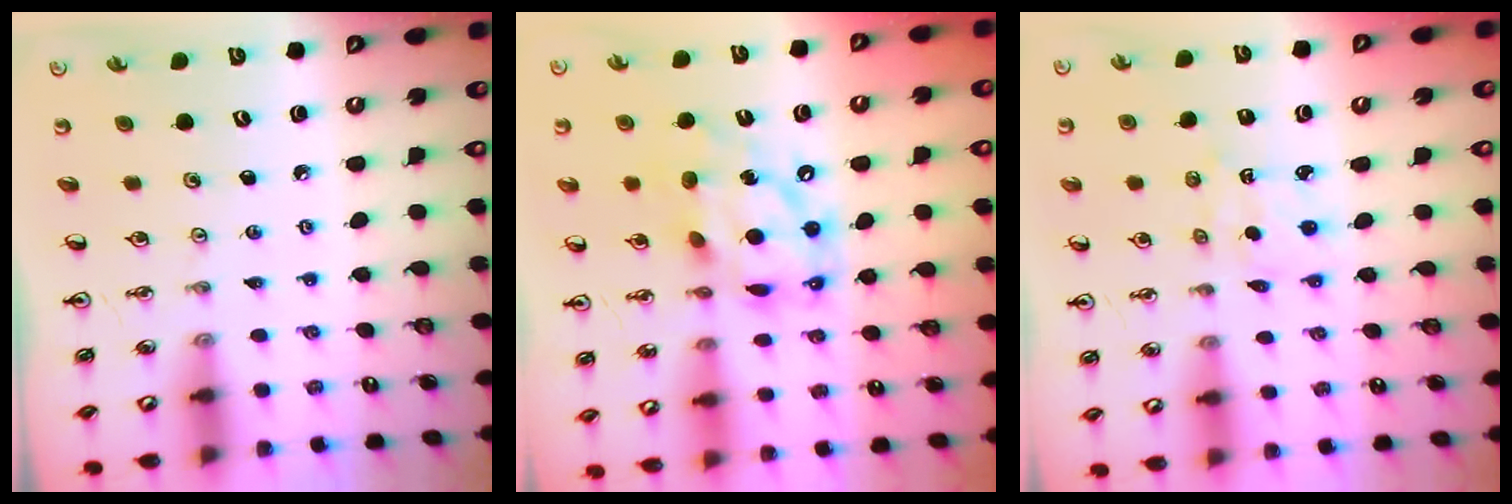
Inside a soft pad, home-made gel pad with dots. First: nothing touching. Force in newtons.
{"total": 14.4, "press": 14.3, "slide": 1.1}
{"total": 1.8, "press": 1.6, "slide": 0.6}